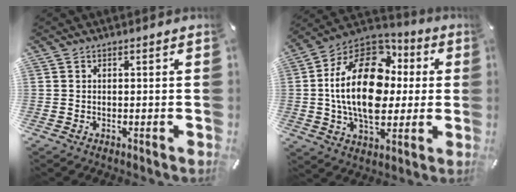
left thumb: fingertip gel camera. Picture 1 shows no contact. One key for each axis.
{"total": 24.4, "fx": 1.2, "fy": 15.9, "fz": 18.4, "tx": -0.362, "ty": 0.012, "tz": 0.020}